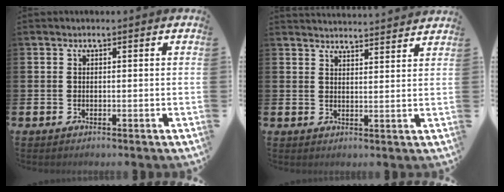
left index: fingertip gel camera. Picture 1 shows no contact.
{"total": 3.7, "force": [3.7, -0.2, -0.1], "torque": [-0.006, -0.027, 0.066]}